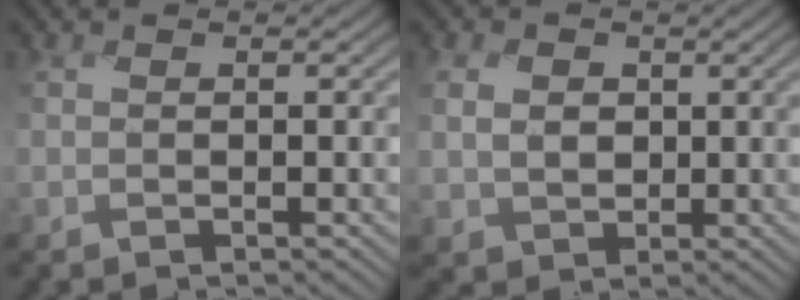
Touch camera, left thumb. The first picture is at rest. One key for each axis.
{"total": 3.5, "fx": 0.2, "fy": 3.2, "fz": 1.5, "tx": -0.055, "ty": -0.005, "tz": 0.000}